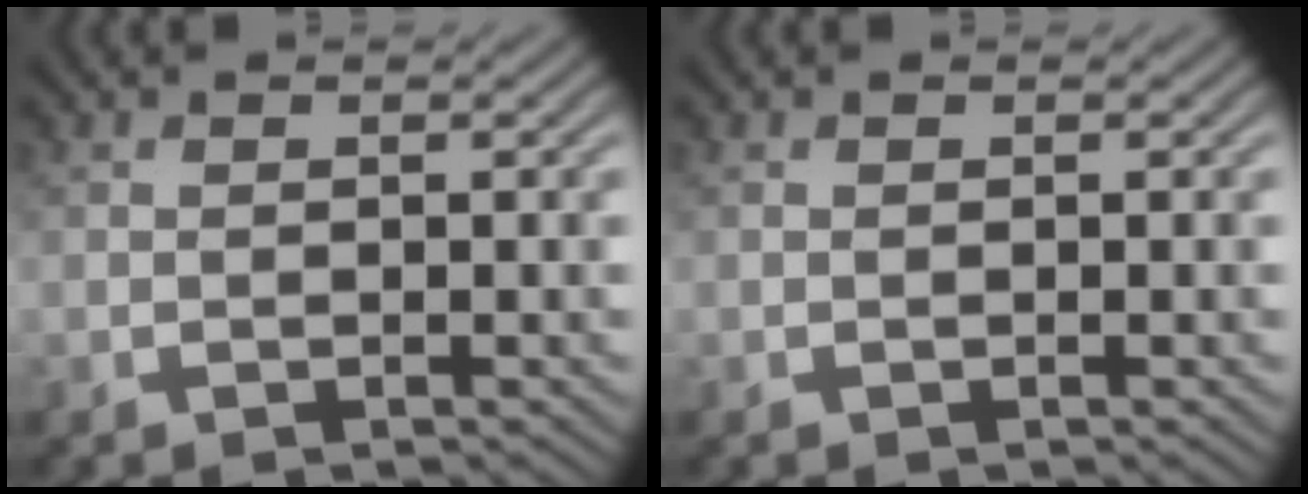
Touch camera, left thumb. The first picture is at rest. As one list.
[{"total": 0.0}]